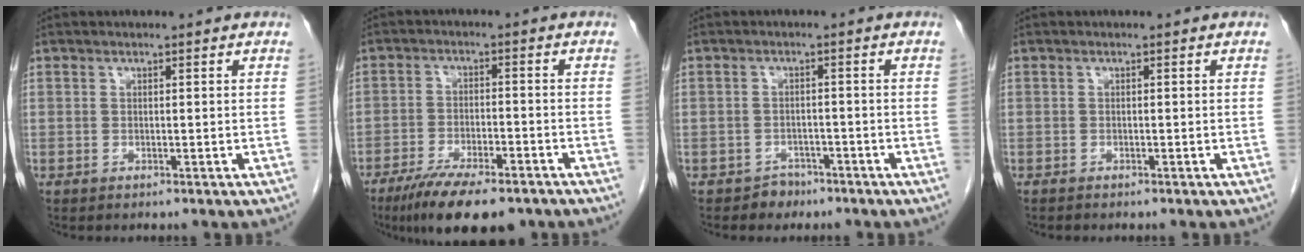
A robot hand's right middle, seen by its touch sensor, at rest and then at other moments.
{"total": 12.1, "force": [-8.9, 3.4, 7.5], "torque": [-0.115, -0.016, -0.141]}
{"total": 2.5, "force": [-1.8, 1.7, 0.1], "torque": [-0.006, 0.008, -0.027]}
{"total": 0.5, "force": [-0.5, 0.2, 0.1], "torque": [-0.009, 0.000, -0.010]}